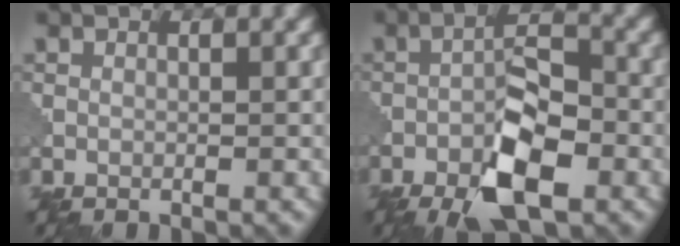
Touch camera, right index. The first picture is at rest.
{"total": 7.7, "force": [-4.0, 2.7, 6.0], "torque": [-0.093, 0.006, -0.077]}